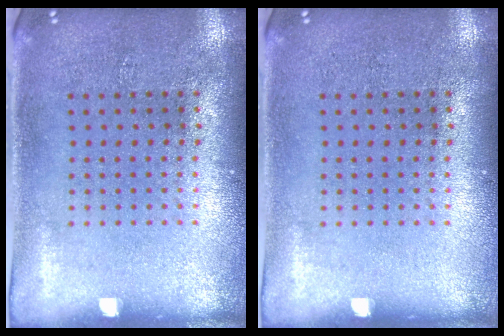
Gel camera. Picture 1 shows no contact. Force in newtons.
{"total": 0.0}